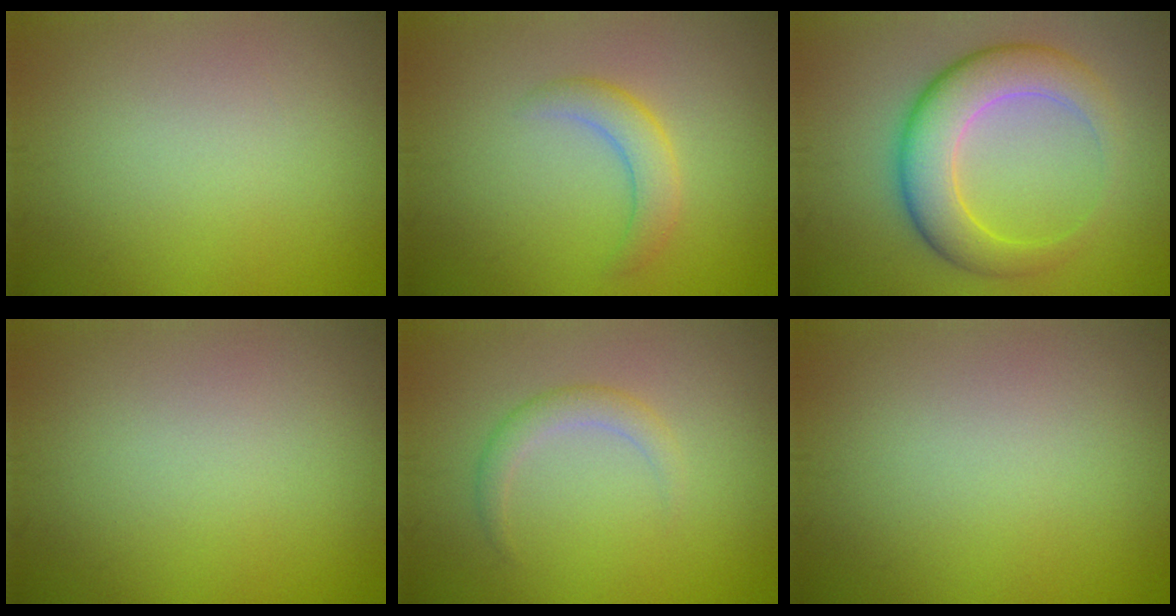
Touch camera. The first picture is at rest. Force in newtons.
{"total": 2.5, "press": 2.5, "slide": 0.1}
{"total": 6.4, "press": 6.4, "slide": 0.3}
{"total": 0.0}
{"total": 1.8, "press": 1.7, "slide": 0.1}
{"total": 0.0}